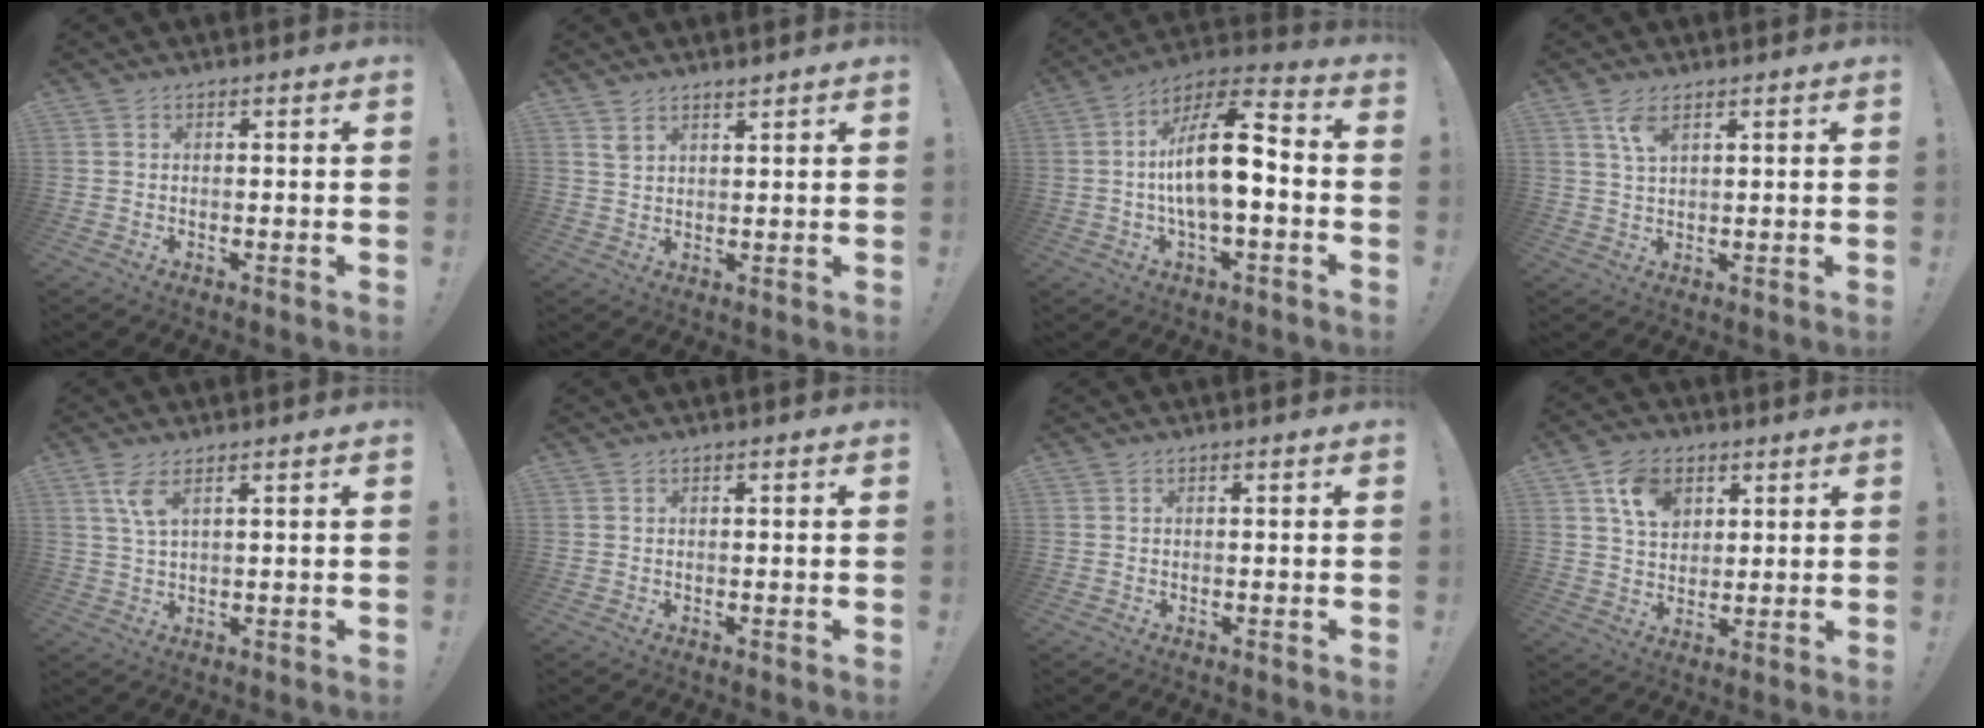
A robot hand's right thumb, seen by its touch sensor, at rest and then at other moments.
{"total": 2.8, "force": [2.4, 1.0, 0.9], "torque": [-0.014, -0.017, 0.044]}
{"total": 16.2, "force": [-1.0, 5.8, 15.0], "torque": [-0.256, 0.003, -0.023]}
{"total": 4.6, "force": [2.6, 1.8, 3.3], "torque": [-0.065, -0.006, 0.045]}
{"total": 4.7, "force": [2.4, 1.4, 3.8], "torque": [-0.080, -0.001, 0.042]}
{"total": 0.0}
{"total": 0.0}
{"total": 9.7, "force": [4.7, 7.3, 4.4], "torque": [-0.069, -0.012, 0.090]}